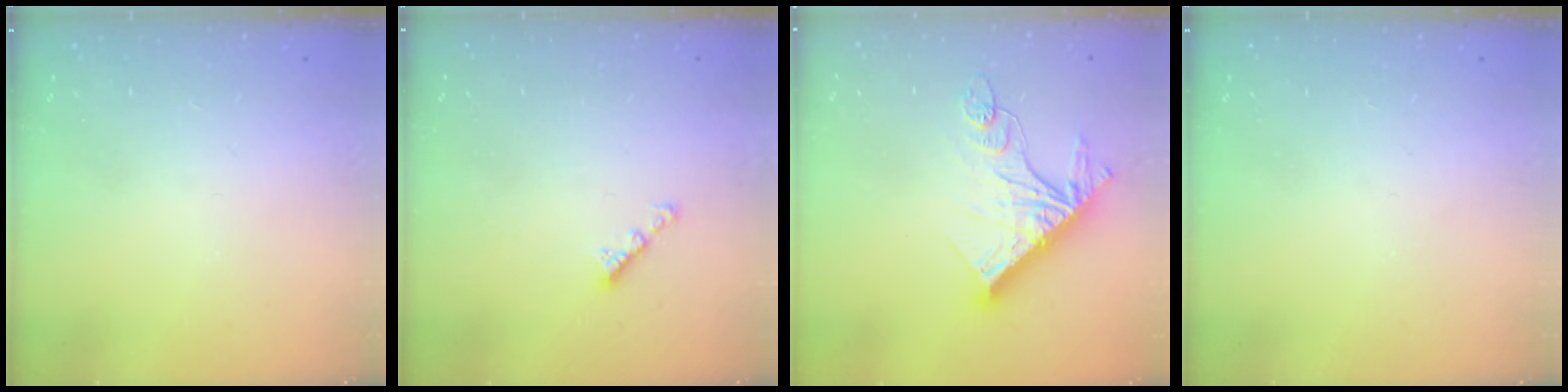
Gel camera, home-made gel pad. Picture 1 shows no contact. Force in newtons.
{"total": 2.3, "press": 2.3, "slide": 0.4}
{"total": 15.4, "press": 15.3, "slide": 0.9}
{"total": 0.0}